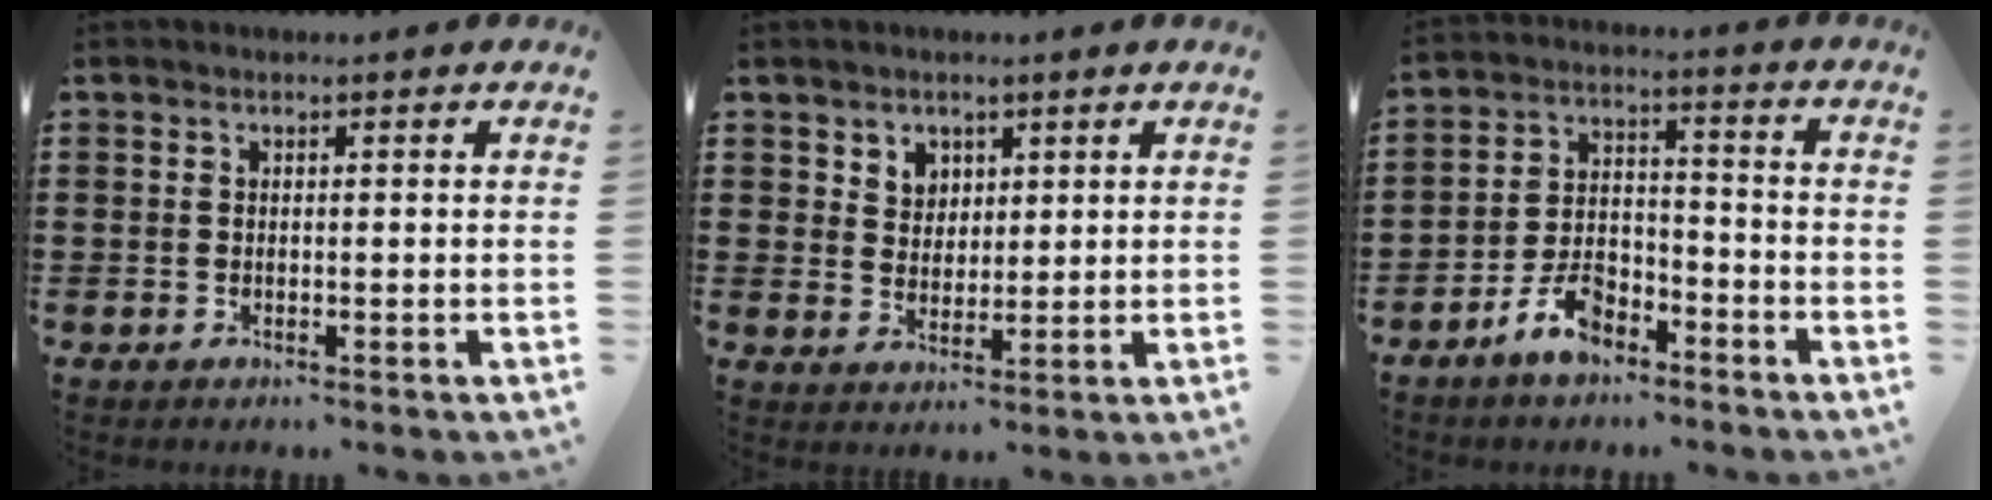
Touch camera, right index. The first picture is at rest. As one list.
[{"total": 3.6, "force": [2.2, 2.8, 0.3], "torque": [-0.019, 0.008, 0.042]}, {"total": 6.6, "force": [-4.9, 3.1, 3.2], "torque": [-0.072, 0.019, -0.096]}]